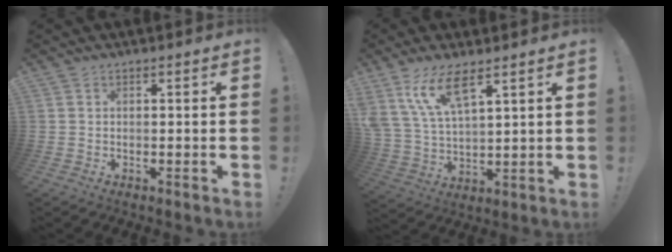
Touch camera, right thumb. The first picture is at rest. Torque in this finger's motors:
{"motor_torque": [0.26, 0.31, 0.79, 0.50, 0.21]}